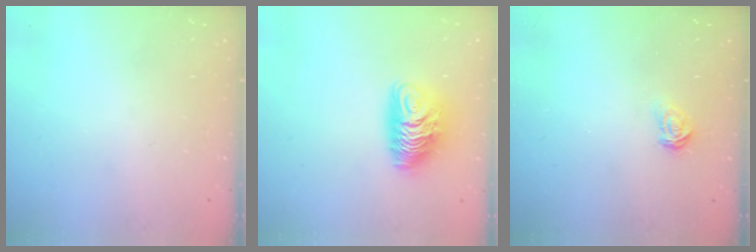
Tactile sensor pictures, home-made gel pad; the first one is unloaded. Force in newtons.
{"total": 10.0, "press": 9.9, "slide": 0.8}
{"total": 3.0, "press": 3.0, "slide": 0.3}